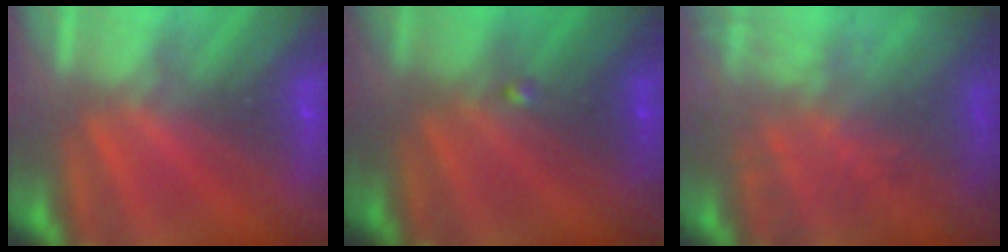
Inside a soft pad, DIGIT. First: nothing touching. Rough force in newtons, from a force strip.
{"total": 1.9}
{"total": 8.3}